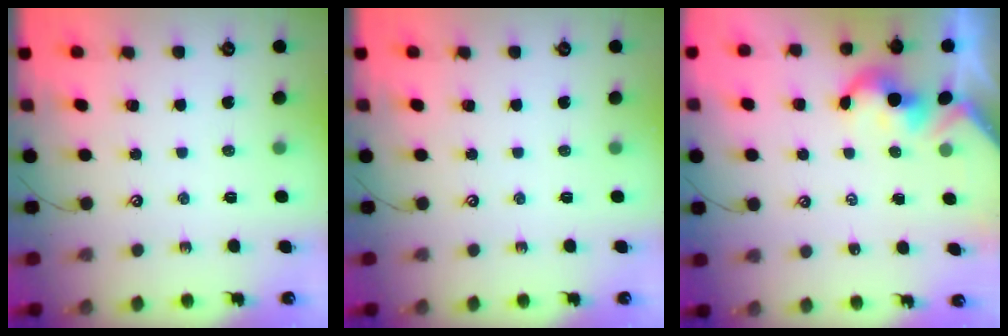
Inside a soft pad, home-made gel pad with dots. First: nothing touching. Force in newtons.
{"total": 0.0}
{"total": 2.3, "press": 2.3, "slide": 0.3}